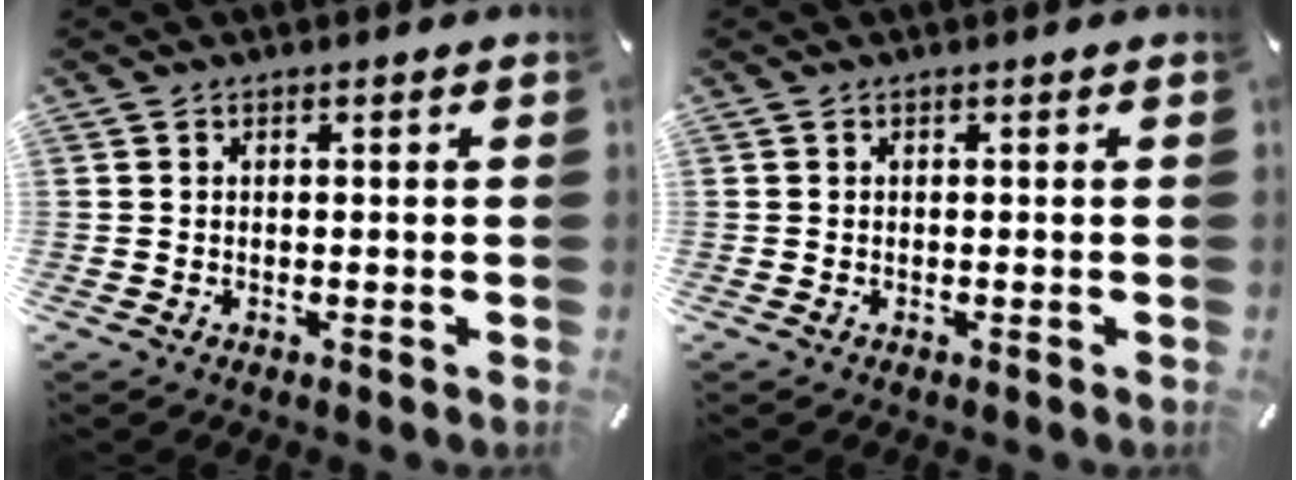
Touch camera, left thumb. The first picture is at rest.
{"total": 0.0}